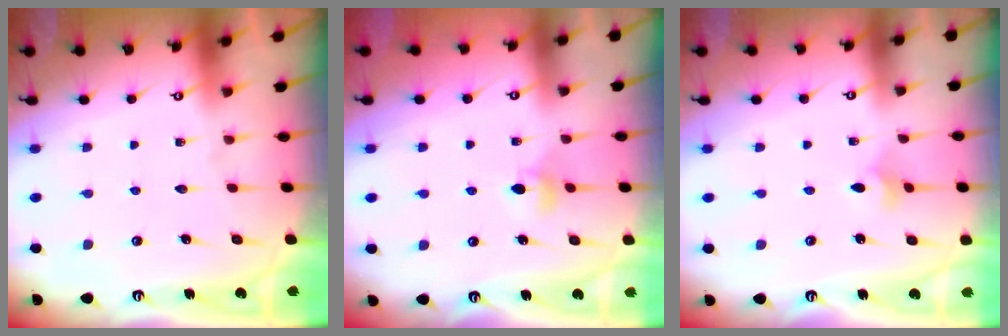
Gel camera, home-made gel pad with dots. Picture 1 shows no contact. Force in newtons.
{"total": 4.0, "press": 4.0, "slide": 0.9}
{"total": 2.9, "press": 2.9, "slide": 0.5}